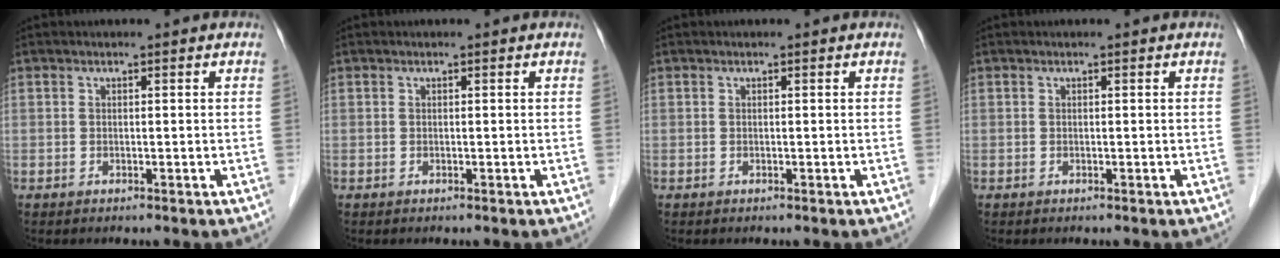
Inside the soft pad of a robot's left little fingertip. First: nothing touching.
{"total": 0.0}
{"total": 0.0}
{"total": 0.0}